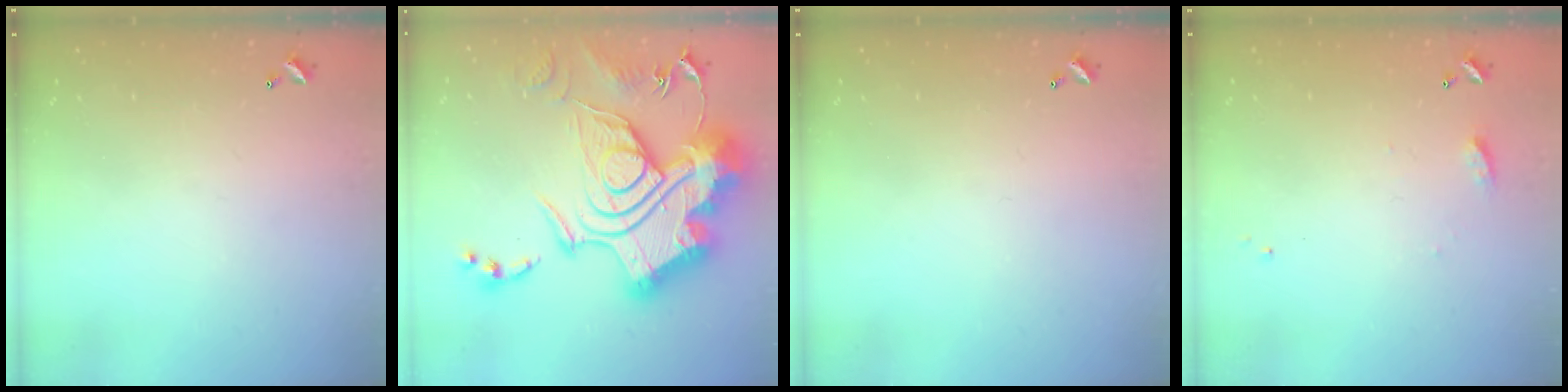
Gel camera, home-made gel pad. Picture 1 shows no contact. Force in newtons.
{"total": 1.1, "press": 1.1, "slide": 0.0}
{"total": 0.0}
{"total": 7.2, "press": 7.2, "slide": 0.7}